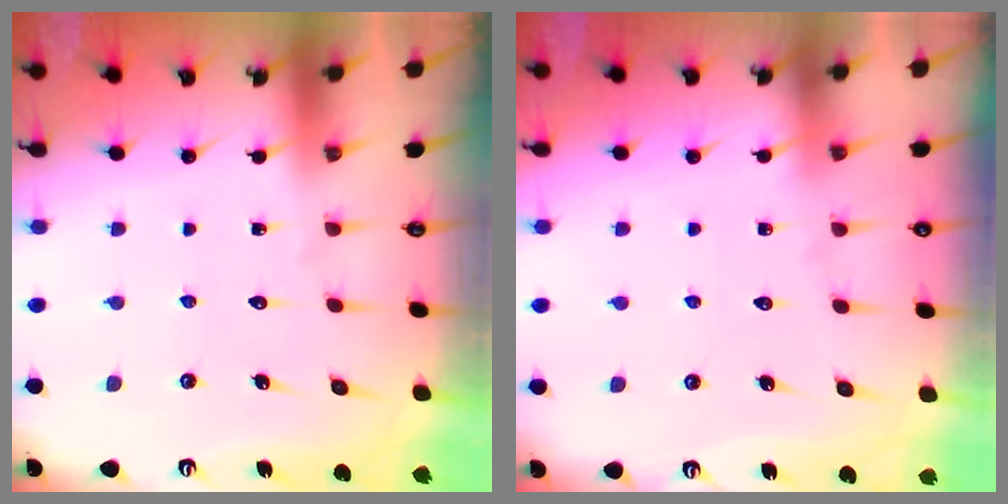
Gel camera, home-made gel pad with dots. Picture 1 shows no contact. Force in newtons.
{"total": 2.8, "press": 2.7, "slide": 0.4}